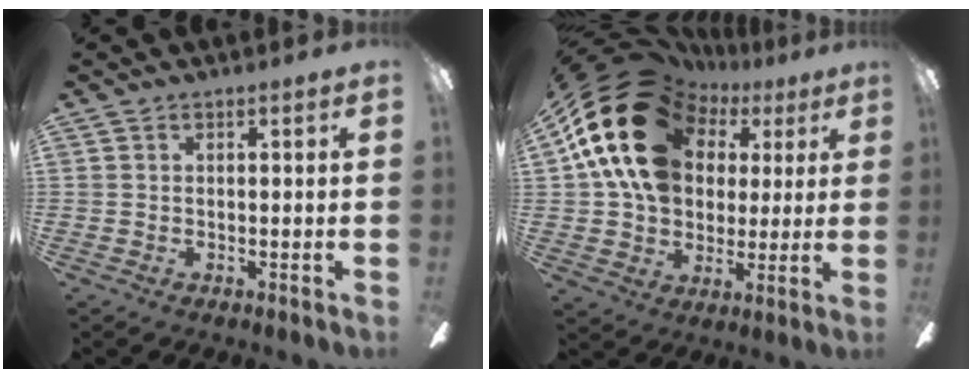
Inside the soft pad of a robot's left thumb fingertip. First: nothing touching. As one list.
[{"total": 23.4, "force": [8.7, 17.4, 13.1], "torque": [-0.238, -0.027, 0.166]}]